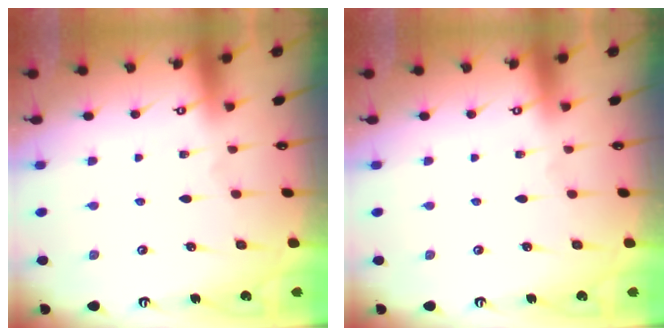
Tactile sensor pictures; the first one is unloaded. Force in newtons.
{"total": 0.0}